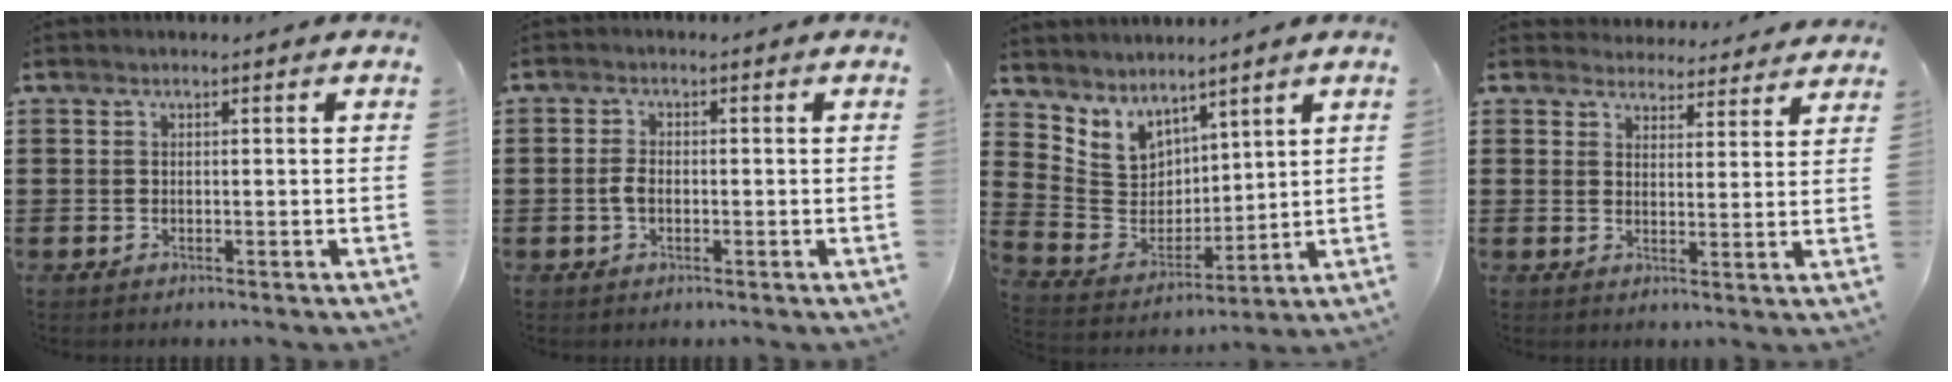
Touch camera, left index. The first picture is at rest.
{"total": 2.3, "force": [-0.5, 1.2, 1.8], "torque": [-0.052, -0.003, -0.015]}
{"total": 6.2, "force": [4.5, 4.2, 0.4], "torque": [-0.054, -0.040, 0.085]}
{"total": 3.8, "force": [3.7, 0.8, 0.0], "torque": [-0.016, -0.017, 0.068]}